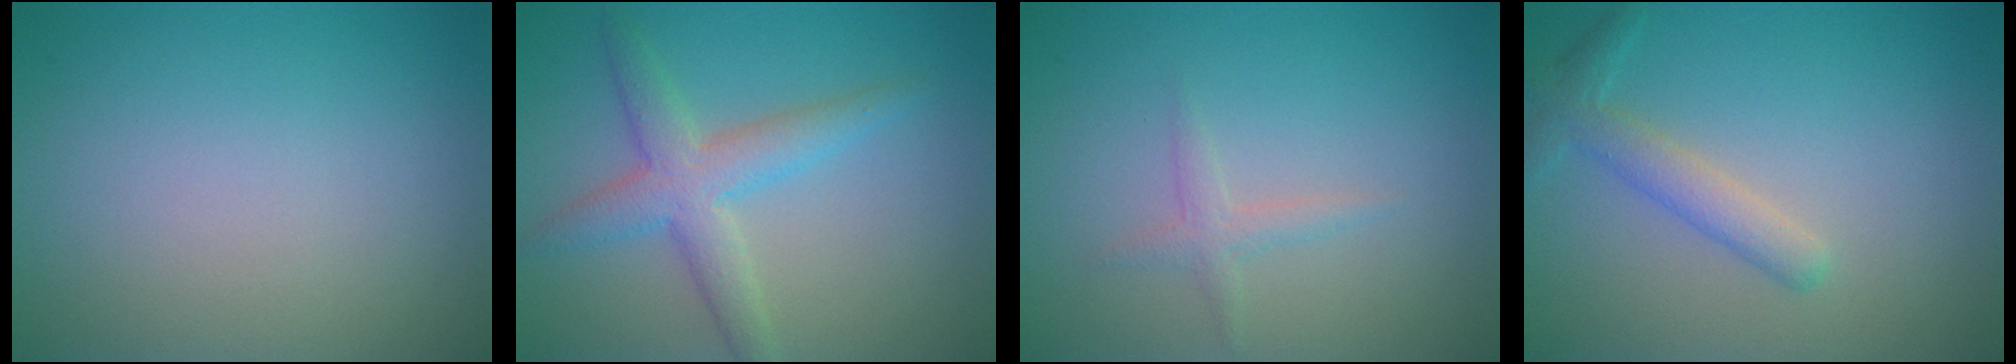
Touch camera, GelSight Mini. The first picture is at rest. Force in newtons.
{"total": 4.1, "press": 4.1, "slide": 0.4}
{"total": 1.2, "press": 1.2, "slide": 0.0}
{"total": 2.6, "press": 2.5, "slide": 0.1}